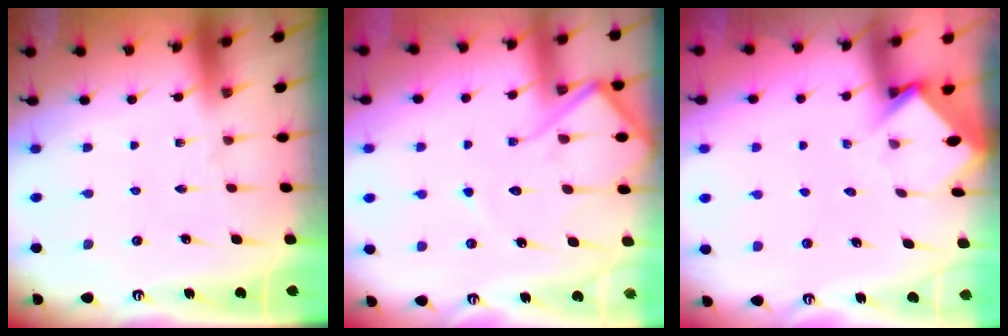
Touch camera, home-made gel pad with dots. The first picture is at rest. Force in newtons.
{"total": 10.9, "press": 10.9, "slide": 1.0}
{"total": 3.4, "press": 3.4, "slide": 0.3}